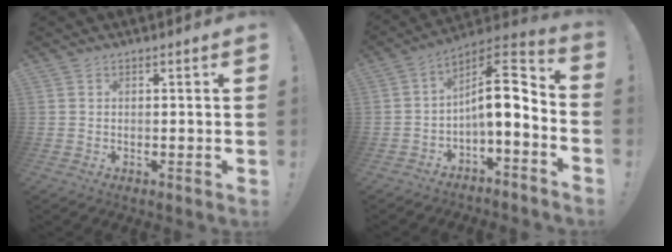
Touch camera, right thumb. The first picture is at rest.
{"total": 10.6, "force": [-0.2, 3.9, 9.9], "torque": [-0.154, -0.007, -0.005]}